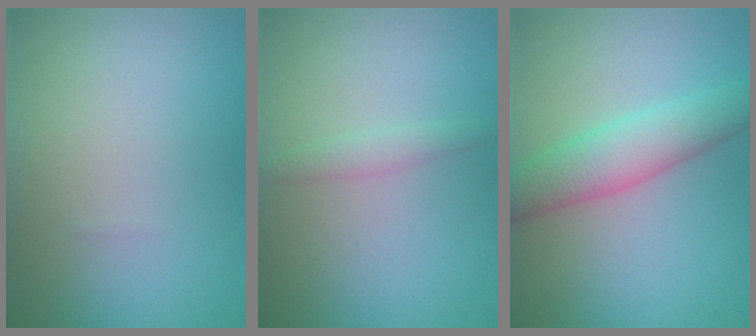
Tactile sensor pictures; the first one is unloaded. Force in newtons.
{"total": 1.2, "press": 1.2, "slide": 0.1}
{"total": 4.4, "press": 4.4, "slide": 0.1}